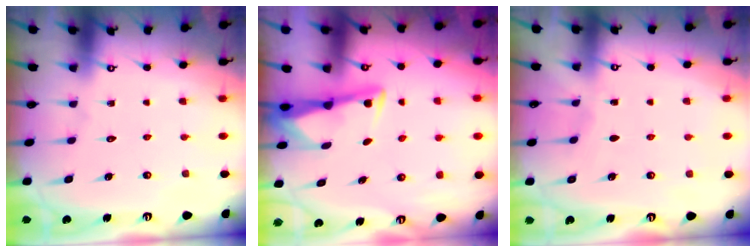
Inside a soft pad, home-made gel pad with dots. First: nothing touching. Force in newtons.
{"total": 3.1, "press": 3.1, "slide": 0.3}
{"total": 1.5, "press": 1.5, "slide": 0.3}